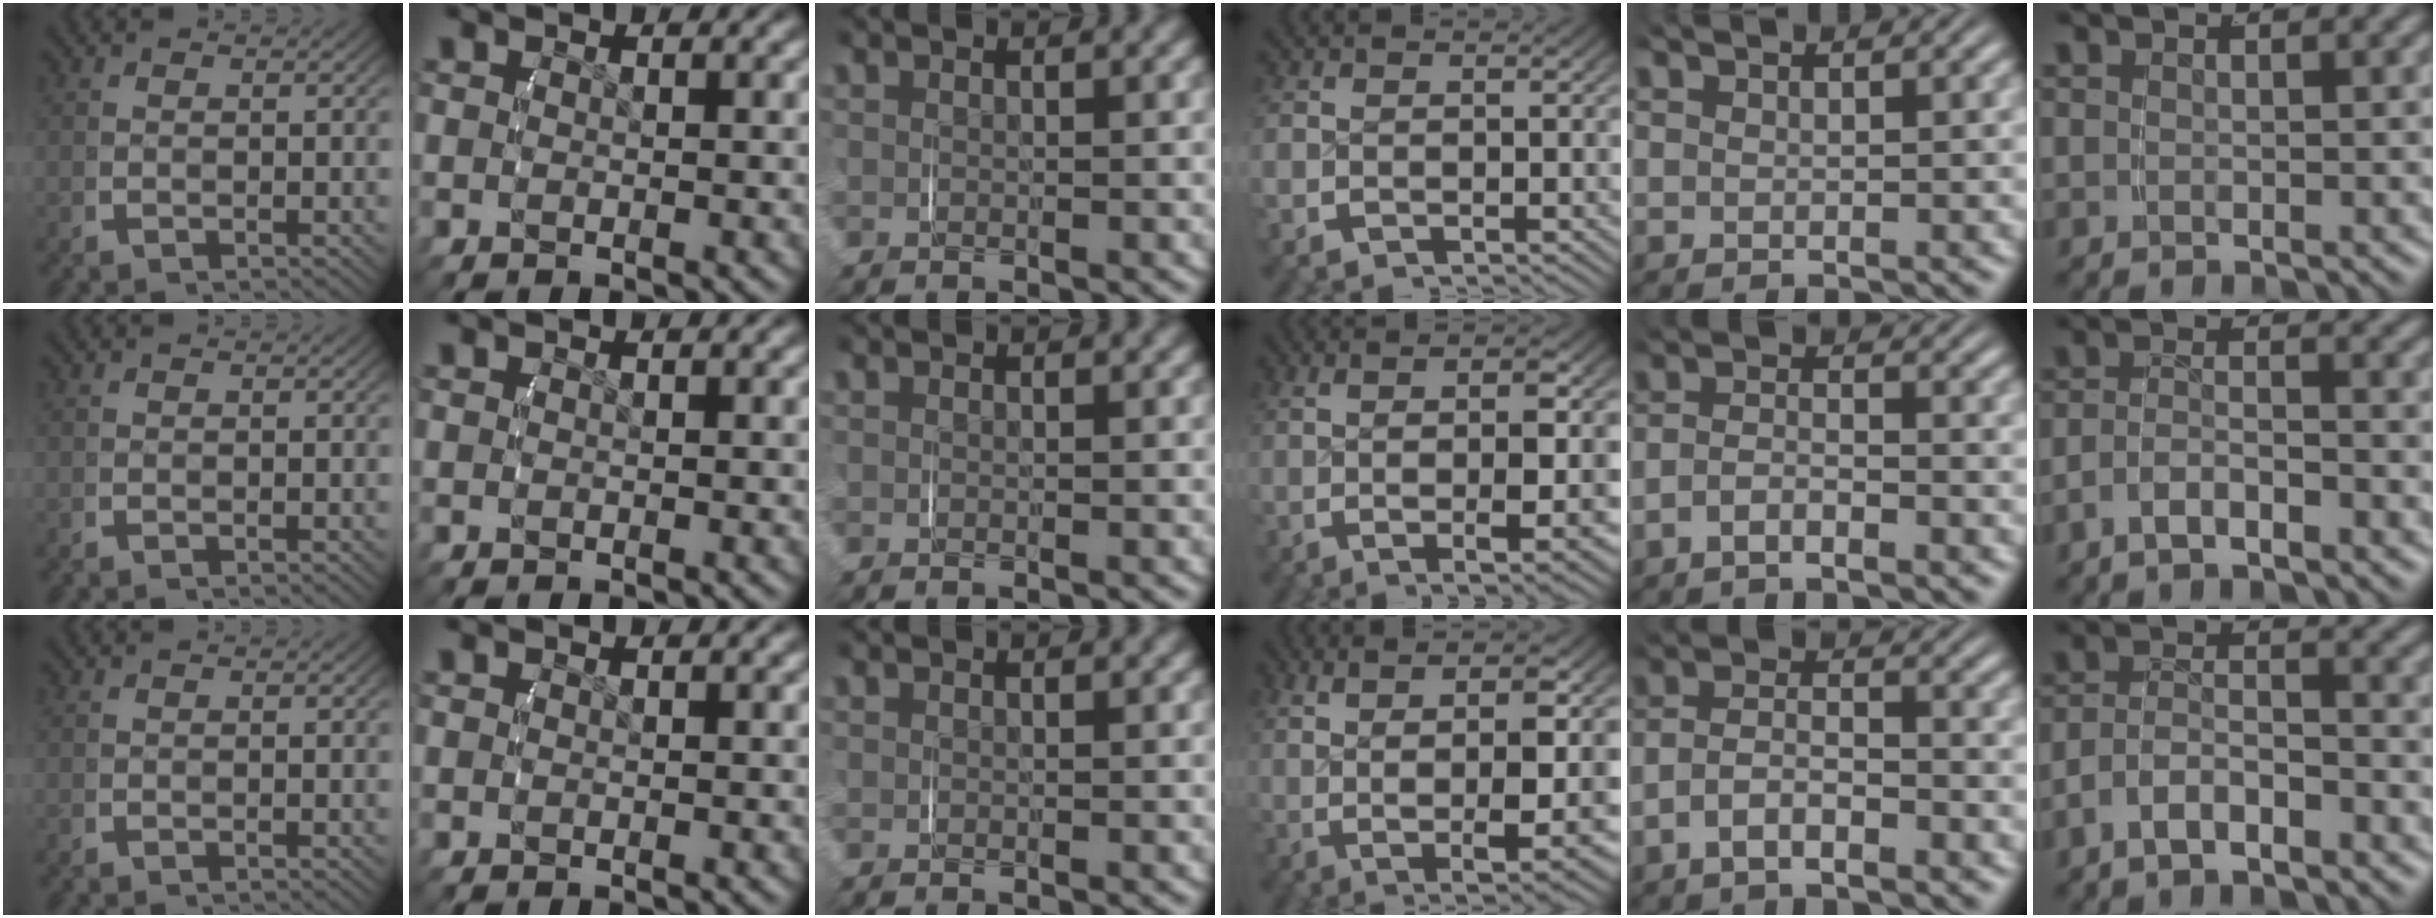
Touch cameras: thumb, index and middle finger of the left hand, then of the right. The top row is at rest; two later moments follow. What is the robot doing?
{"motion": "lift_and_place", "object": "scarf"}